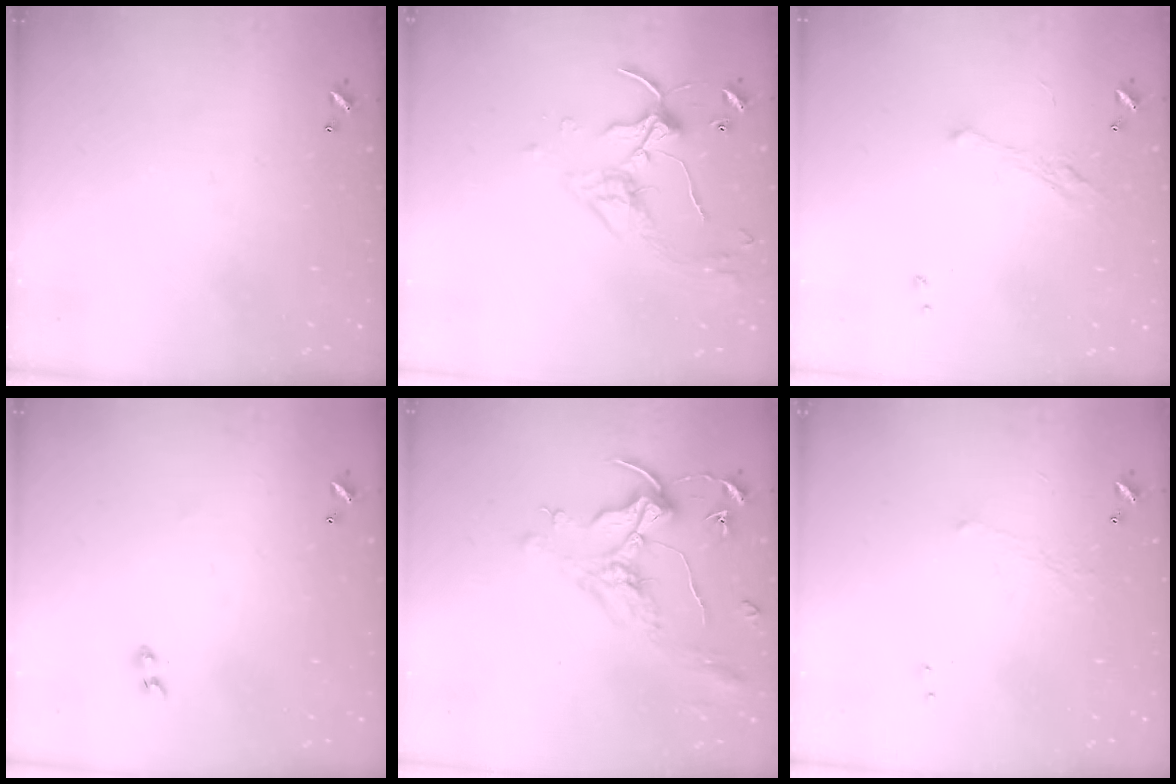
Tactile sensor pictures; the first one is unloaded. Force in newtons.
{"total": 3.8, "press": 3.8, "slide": 0.3}
{"total": 2.3, "press": 2.1, "slide": 0.8}
{"total": 2.0, "press": 1.7, "slide": 1.0}
{"total": 1.6, "press": 1.4, "slide": 0.7}
{"total": 0.6, "press": 0.2, "slide": 0.5}